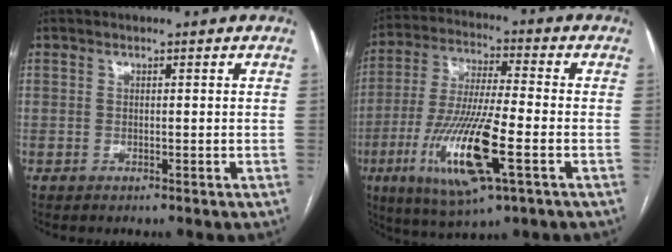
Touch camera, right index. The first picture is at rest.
{"total": 15.9, "force": [-5.4, 1.9, 14.9], "torque": [-0.303, -0.026, -0.093]}